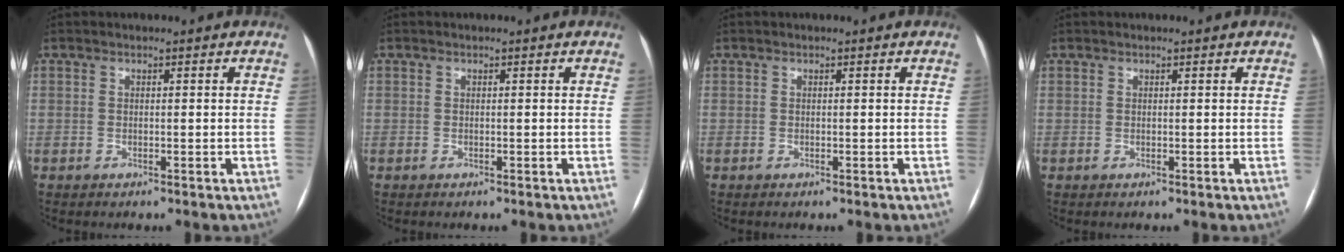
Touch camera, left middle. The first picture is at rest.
{"total": 0.0}
{"total": 0.0}
{"total": 0.0}